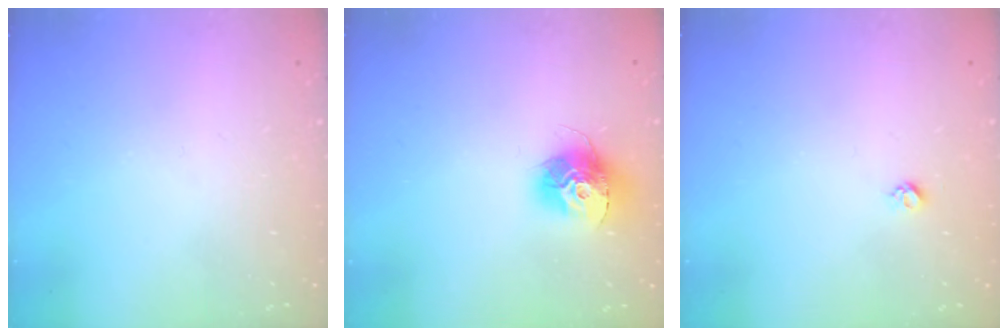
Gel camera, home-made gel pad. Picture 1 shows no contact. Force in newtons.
{"total": 13.4, "press": 13.3, "slide": 1.2}
{"total": 3.3, "press": 3.3, "slide": 0.5}